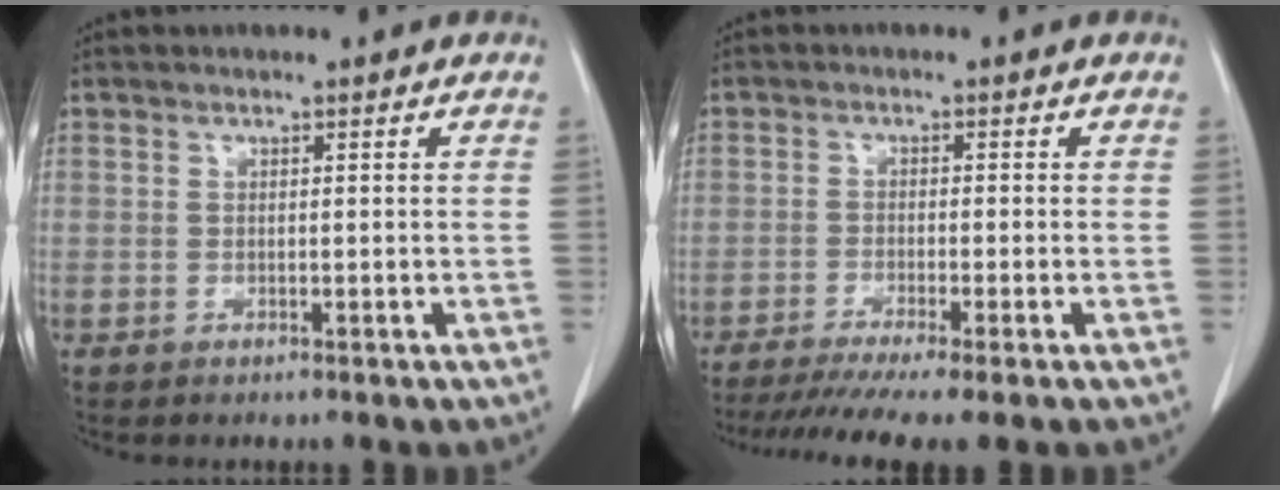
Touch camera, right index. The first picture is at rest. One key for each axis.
{"total": 9.6, "fx": -7.4, "fy": -0.2, "fz": 6.1, "tx": -0.090, "ty": -0.019, "tz": -0.116}